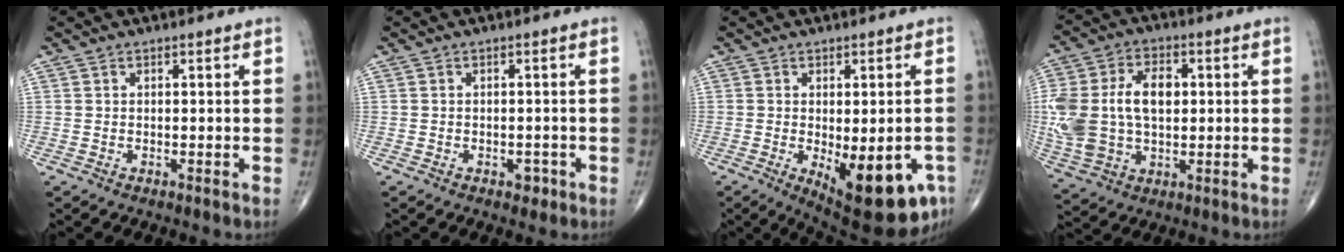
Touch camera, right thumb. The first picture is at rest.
{"total": 1.7, "force": [-0.9, 1.1, 1.0], "torque": [-0.007, 0.004, -0.011]}
{"total": 15.2, "force": [-5.8, 6.2, 12.7], "torque": [-0.127, -0.002, -0.061]}
{"total": 17.1, "force": [1.3, 11.0, 13.1], "torque": [-0.272, 0.013, 0.031]}